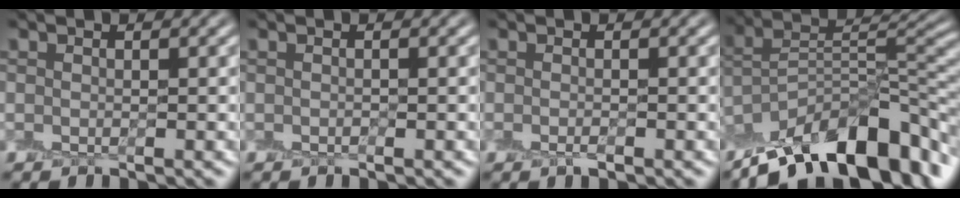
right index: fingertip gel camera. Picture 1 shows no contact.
{"total": 0.0}
{"total": 0.8, "force": [-0.4, 0.0, 0.7], "torque": [-0.012, -0.001, -0.010]}
{"total": 13.1, "force": [-8.8, 4.8, 8.4], "torque": [-0.132, 0.023, -0.161]}